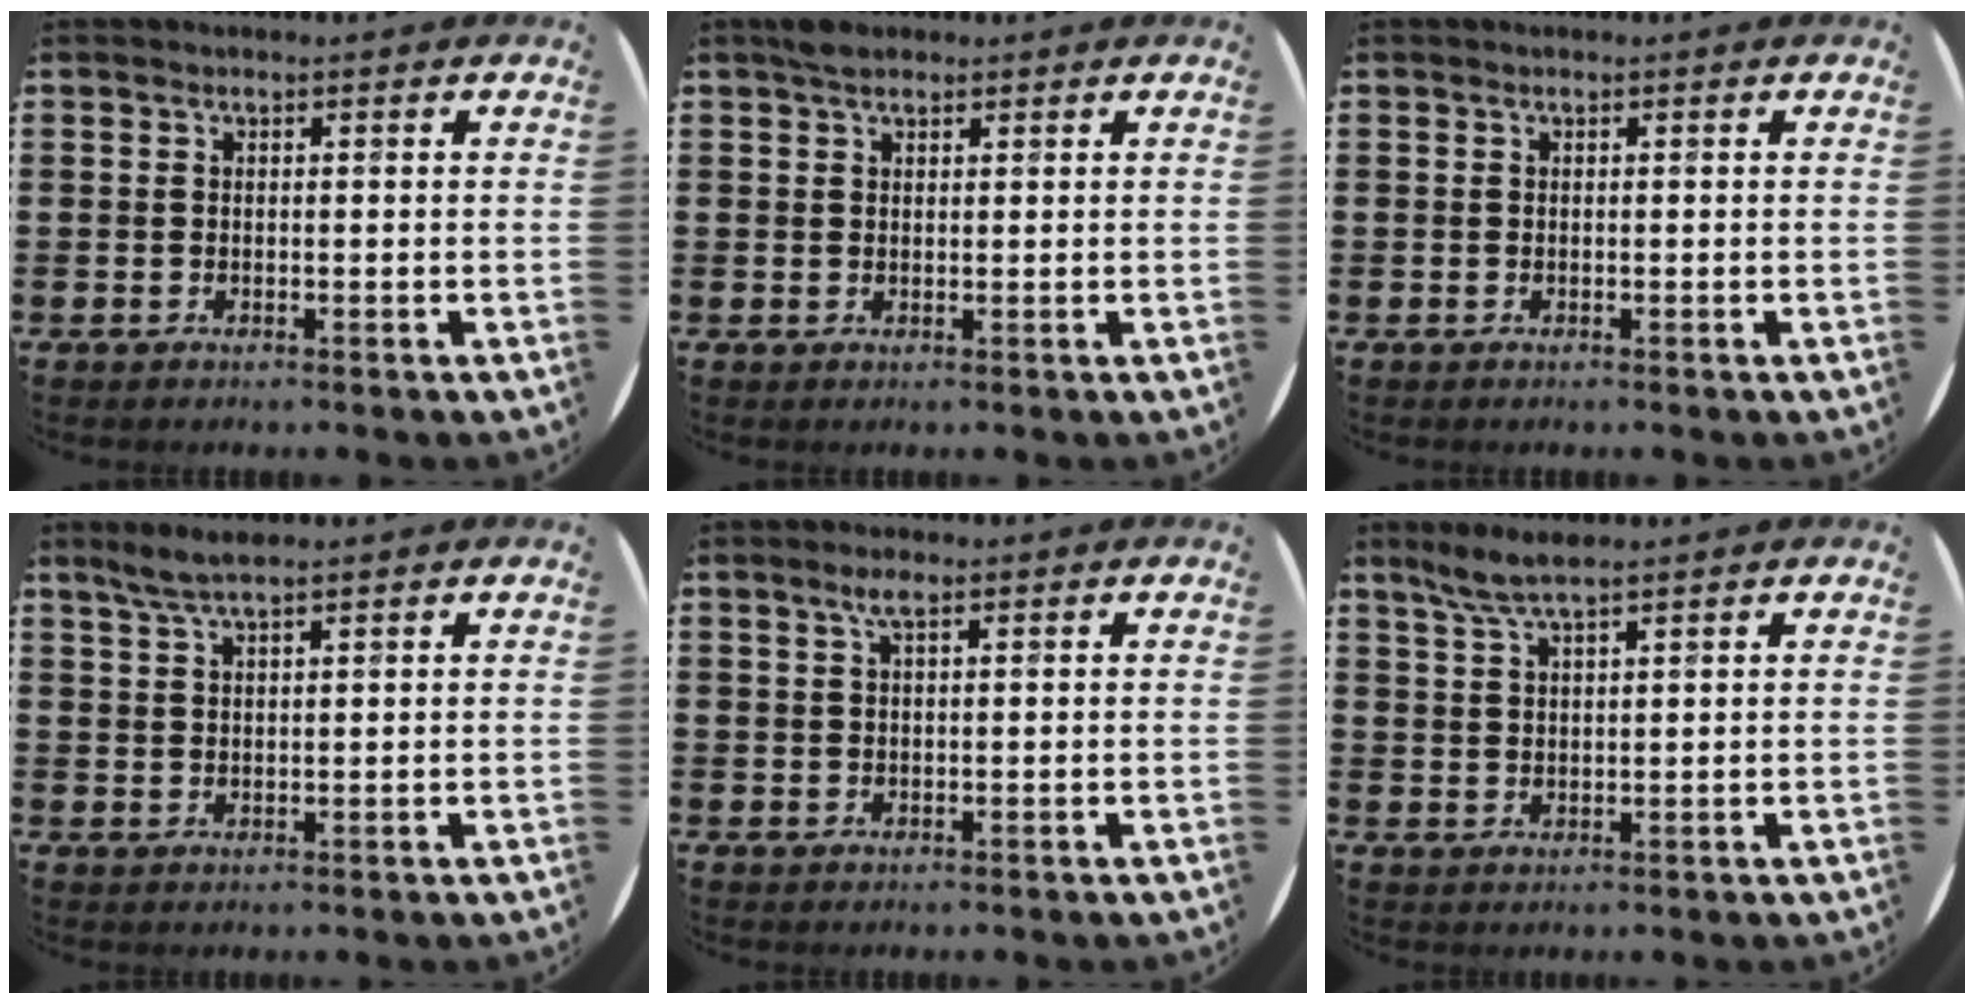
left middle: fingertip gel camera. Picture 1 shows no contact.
{"total": 1.8, "force": [1.5, 0.7, 0.6], "torque": [-0.005, 0.002, 0.026]}
{"total": 0.0}
{"total": 3.0, "force": [2.4, 0.2, 1.8], "torque": [-0.038, 0.005, 0.043]}
{"total": 1.8, "force": [0.9, 0.3, 1.5], "torque": [-0.030, 0.006, 0.015]}
{"total": 3.8, "force": [3.0, 0.4, 2.2], "torque": [-0.048, 0.003, 0.054]}